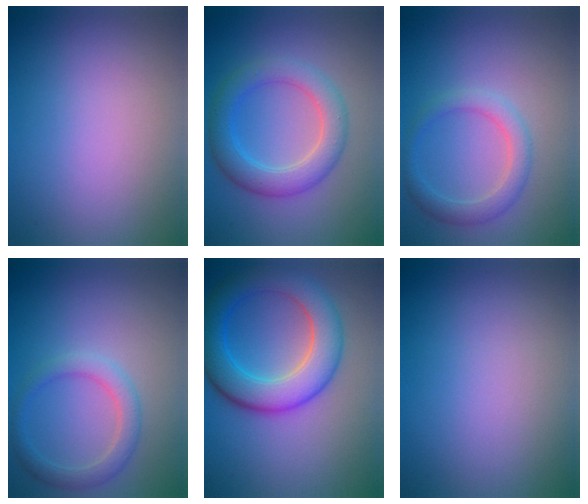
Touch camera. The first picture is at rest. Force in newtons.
{"total": 4.6, "press": 4.6, "slide": 0.1}
{"total": 2.7, "press": 2.7, "slide": 0.2}
{"total": 2.6, "press": 2.6, "slide": 0.2}
{"total": 7.3, "press": 7.3, "slide": 0.2}
{"total": 0.0}